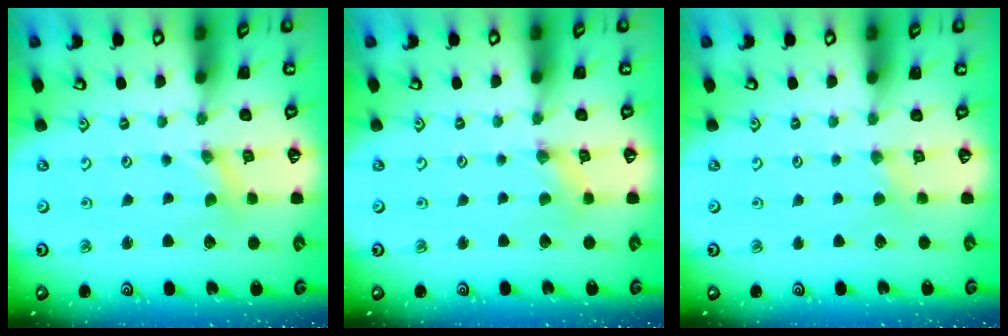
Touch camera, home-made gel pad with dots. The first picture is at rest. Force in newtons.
{"total": 1.4, "press": 1.4, "slide": 0.2}
{"total": 1.2, "press": 1.1, "slide": 0.3}